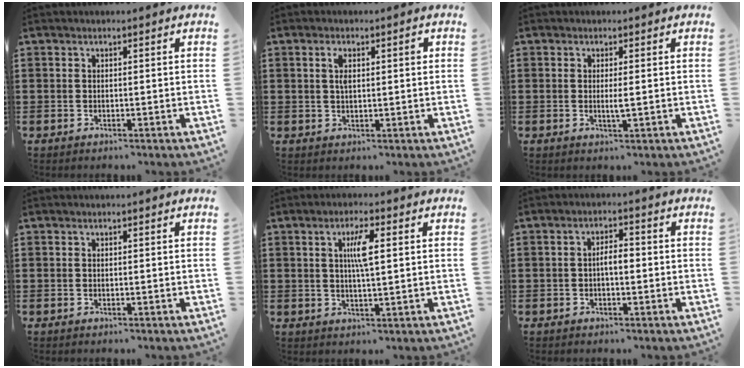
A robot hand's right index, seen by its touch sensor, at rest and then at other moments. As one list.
[{"total": 2.9, "force": [0.7, 0.9, 2.6], "torque": [-0.054, 0.006, 0.009]}, {"total": 1.7, "force": [-0.1, 0.0, 1.7], "torque": [-0.033, -0.002, -0.003]}, {"total": 0.0}, {"total": 4.4, "force": [1.0, 0.8, 4.2], "torque": [-0.085, 0.008, 0.012]}, {"total": 2.9, "force": [-0.4, 1.0, 2.7], "torque": [-0.049, 0.006, -0.010]}]